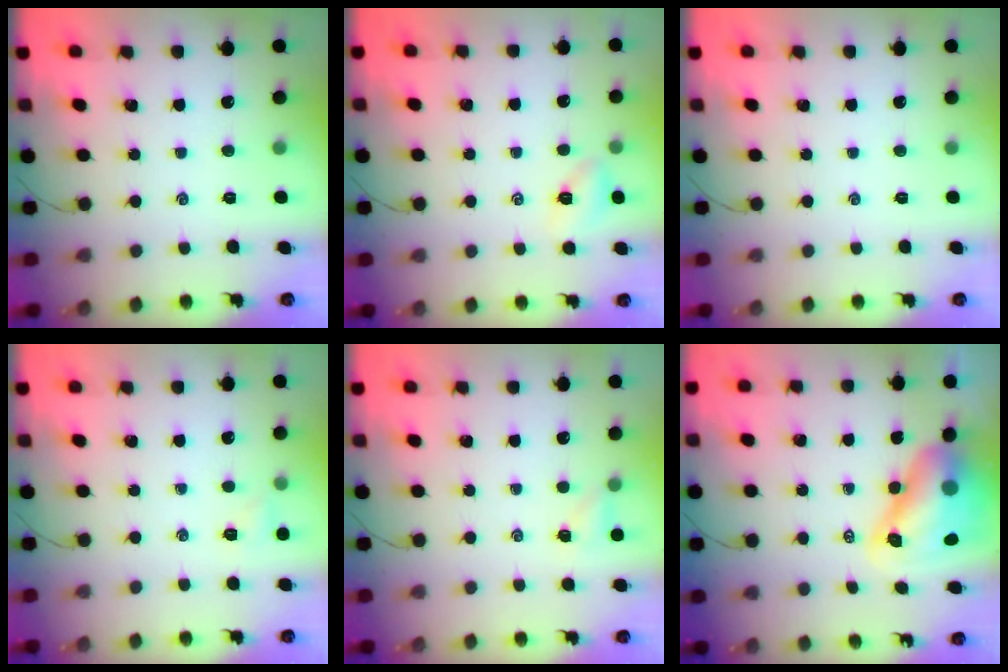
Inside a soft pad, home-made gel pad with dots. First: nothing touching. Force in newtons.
{"total": 4.5, "press": 4.2, "slide": 1.4}
{"total": 0.0}
{"total": 3.6, "press": 3.4, "slide": 1.2}
{"total": 2.4, "press": 2.3, "slide": 0.9}
{"total": 12.0, "press": 11.5, "slide": 3.6}